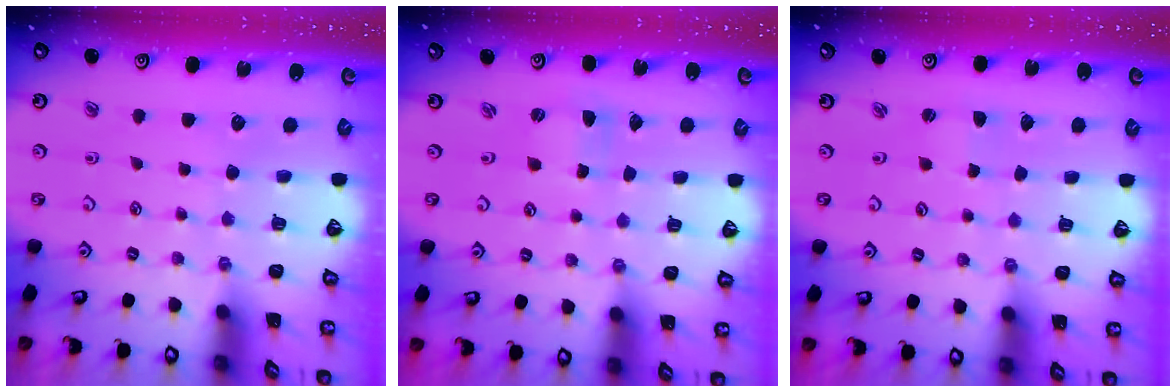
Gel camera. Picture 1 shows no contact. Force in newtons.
{"total": 0.0}
{"total": 1.4, "press": 1.4, "slide": 0.3}